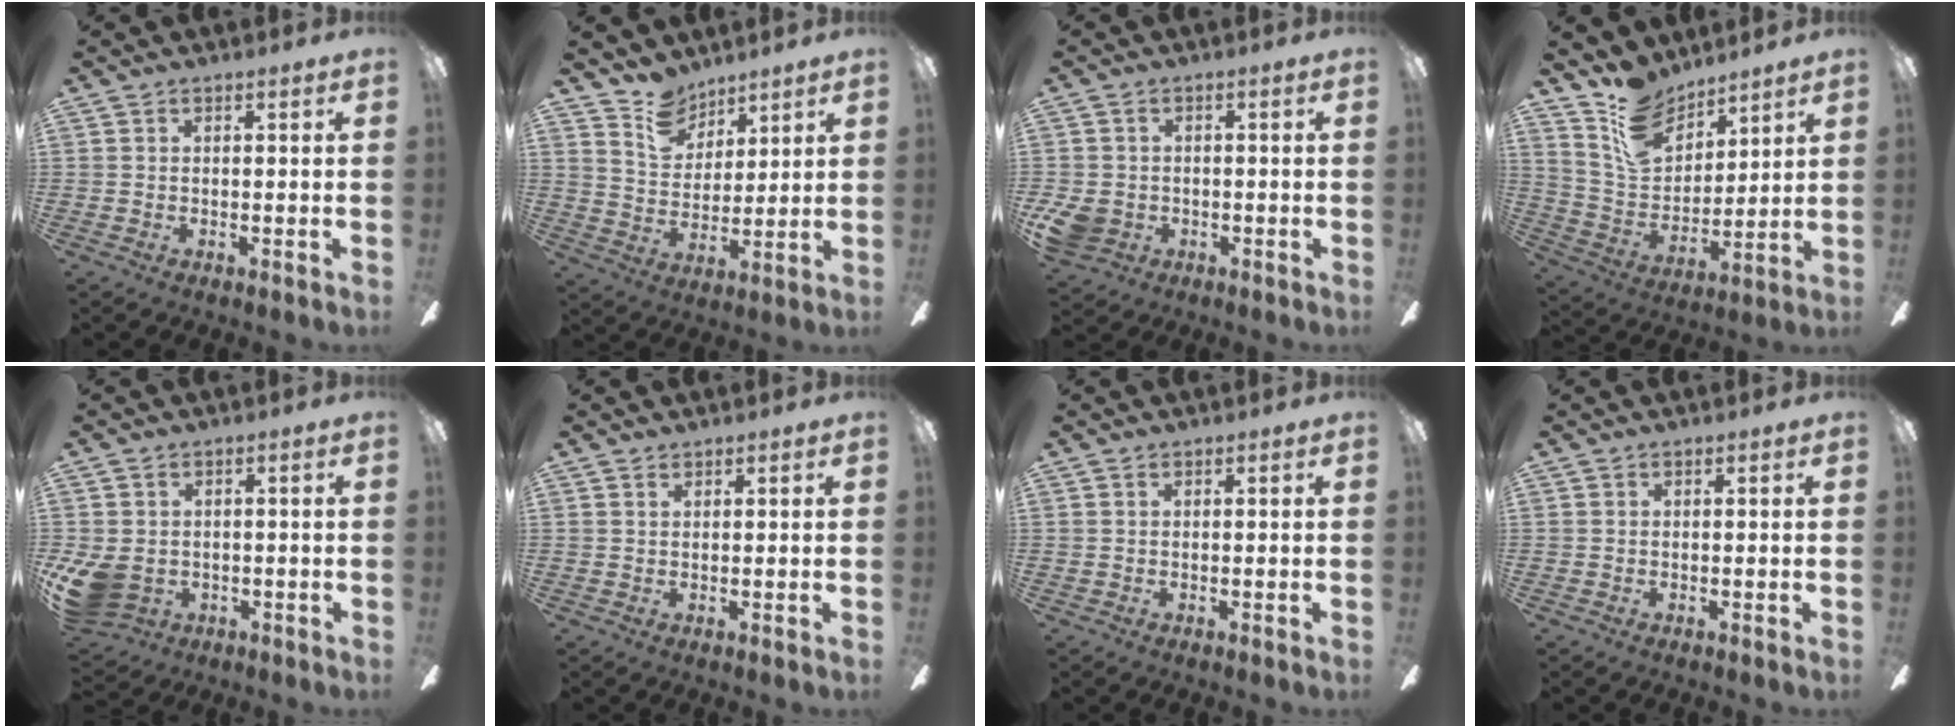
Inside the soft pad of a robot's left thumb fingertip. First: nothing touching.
{"total": 9.7, "force": [7.7, 5.6, 1.8], "torque": [-0.040, -0.046, 0.148]}
{"total": 5.8, "force": [-1.7, 4.7, 2.8], "torque": [-0.074, 0.013, -0.029]}
{"total": 14.0, "force": [10.5, 7.8, 4.9], "torque": [-0.107, -0.058, 0.207]}
{"total": 8.0, "force": [-1.8, 6.2, 4.6], "torque": [-0.114, 0.008, -0.030]}
{"total": 0.7, "force": [0.6, 0.3, 0.2], "torque": [-0.006, 0.001, 0.011]}
{"total": 0.0}
{"total": 0.0}